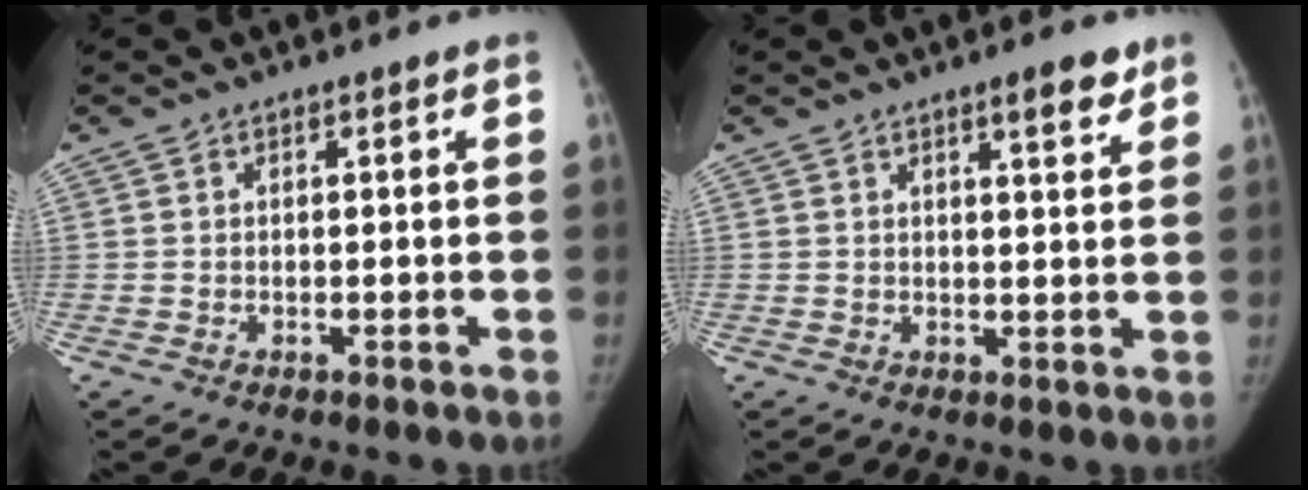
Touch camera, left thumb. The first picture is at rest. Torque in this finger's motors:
{"motor_torque": [0.07, -0.38, 0.28, -0.40, 0.01]}